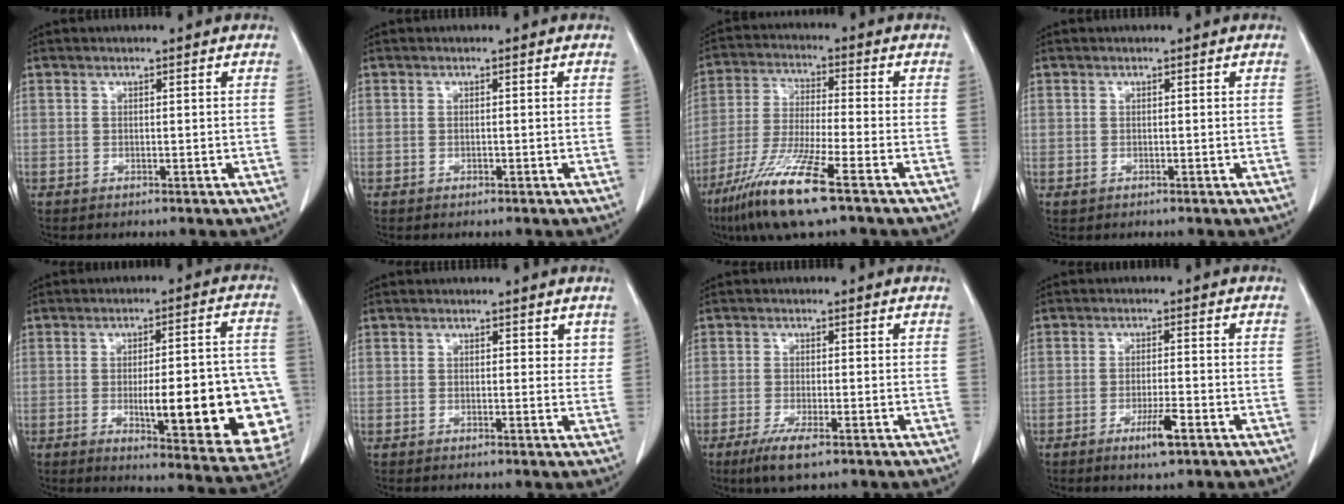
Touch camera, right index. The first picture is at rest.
{"total": 0.0}
{"total": 12.7, "force": [-7.6, 0.4, 10.1], "torque": [-0.212, -0.036, -0.146]}
{"total": 0.5, "force": [0.0, 0.5, 0.0], "torque": [0.002, 0.004, 0.002]}
{"total": 20.9, "force": [-4.5, 4.0, 20.0], "torque": [-0.178, 0.014, -0.038]}
{"total": 1.9, "force": [1.3, 1.3, 0.7], "torque": [0.006, -0.004, 0.010]}
{"total": 4.6, "force": [-2.7, 0.8, 3.6], "torque": [-0.074, -0.012, -0.047]}
{"total": 4.3, "force": [-2.3, 0.3, 3.6], "torque": [-0.065, -0.006, -0.040]}